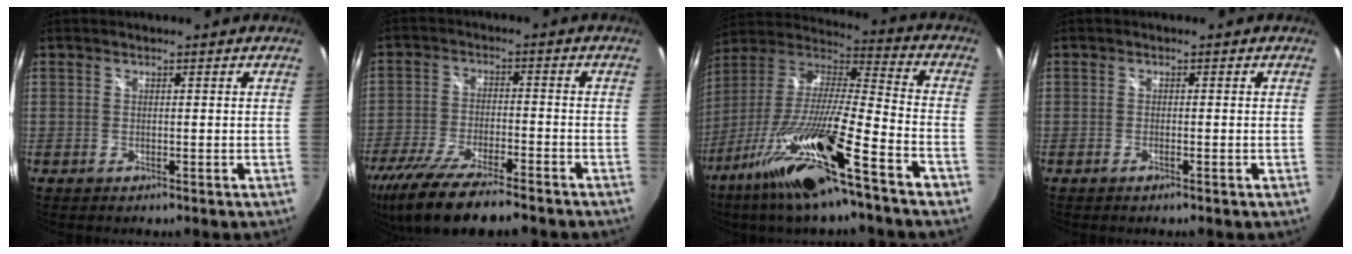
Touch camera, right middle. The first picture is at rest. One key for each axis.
{"total": 16.6, "fx": -13.4, "fy": 3.0, "fz": 9.3, "tx": -0.197, "ty": -0.042, "tz": -0.231}
{"total": 22.5, "fx": -14.0, "fy": 2.2, "fz": 17.5, "tx": -0.320, "ty": -0.035, "tz": -0.253}
{"total": 1.2, "fx": -0.7, "fy": -0.1, "fz": 0.9, "tx": -0.014, "ty": 0.000, "tz": -0.014}